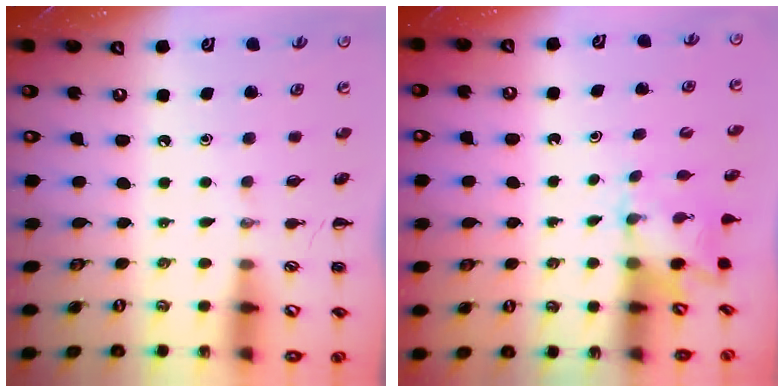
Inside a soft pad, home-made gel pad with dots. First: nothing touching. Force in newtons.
{"total": 2.5, "press": 2.4, "slide": 0.9}